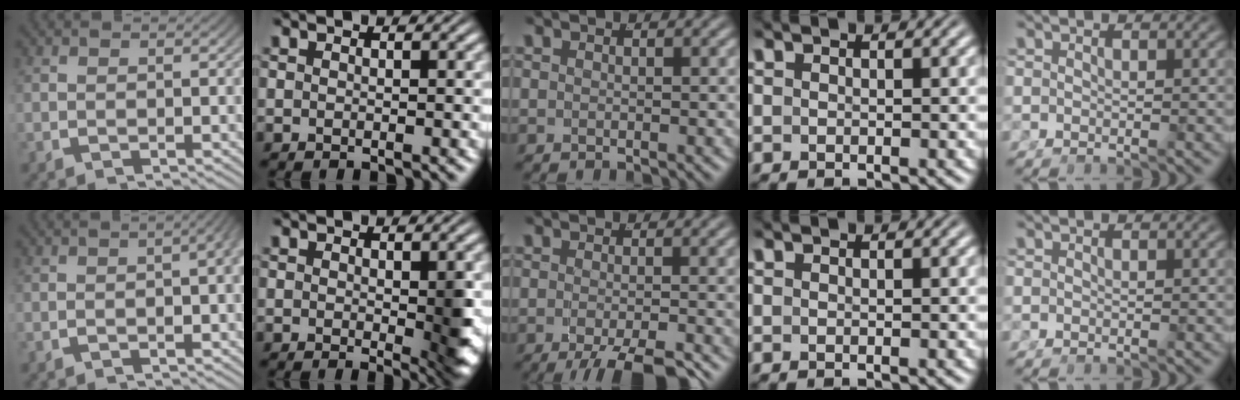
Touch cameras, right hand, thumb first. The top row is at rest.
{"thumb": {"total": 4.7, "force": [-0.1, 2.3, 4.1], "torque": [-0.036, 0.019, -0.018]}, "index": {"total": 3.2, "force": [-0.2, 1.0, 3.1], "torque": [-0.035, -0.016, -0.001]}, "middle": {"total": 6.4, "force": [-4.5, 1.7, 4.2], "torque": [-0.056, -0.020, -0.057]}}